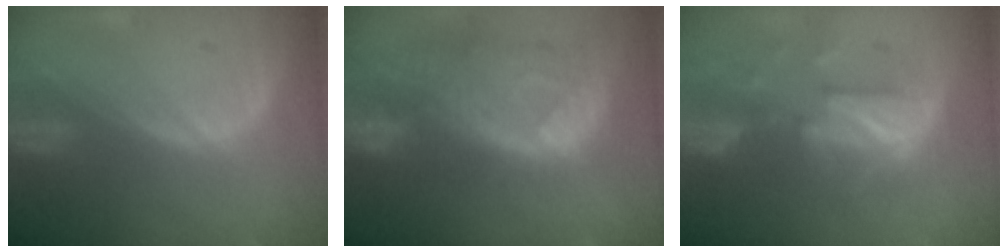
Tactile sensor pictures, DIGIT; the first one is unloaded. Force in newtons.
{"total": 10.9, "press": 9.7, "slide": 5.1}
{"total": 8.2, "press": 8.2, "slide": 0.4}